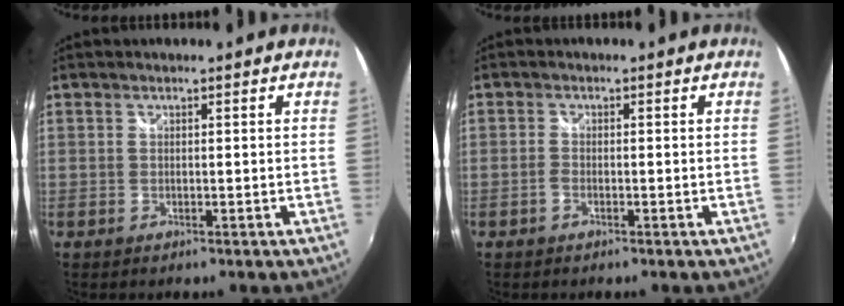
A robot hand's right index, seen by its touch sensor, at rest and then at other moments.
{"total": 1.2, "force": [-0.7, 0.5, 0.9], "torque": [-0.023, 0.000, -0.015]}